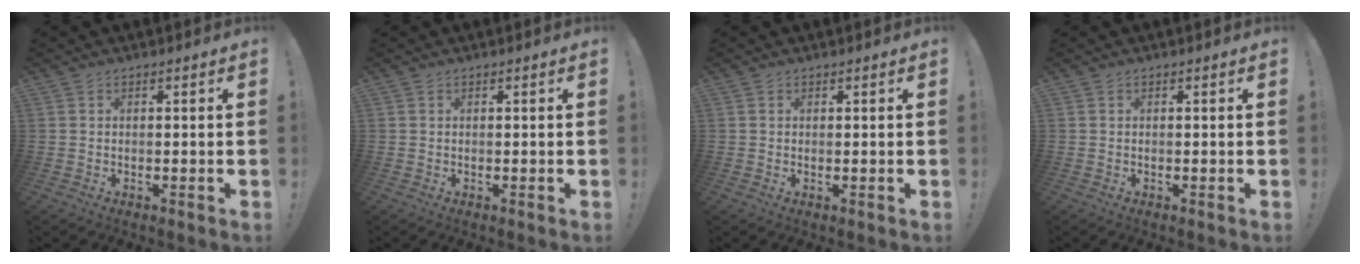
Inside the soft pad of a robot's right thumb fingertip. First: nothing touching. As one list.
[{"total": 0.0}, {"total": 0.5, "force": [0.4, 0.0, 0.3], "torque": [-0.003, -0.001, 0.006]}, {"total": 0.0}]